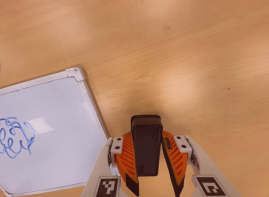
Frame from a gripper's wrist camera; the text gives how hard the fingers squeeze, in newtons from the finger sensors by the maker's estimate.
{"total": 8.0, "left": 6.6, "right": 9.5}